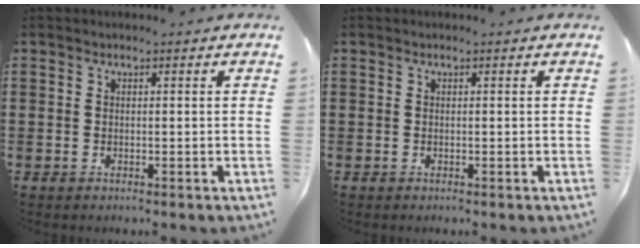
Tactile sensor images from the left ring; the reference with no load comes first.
{"total": 0.0}